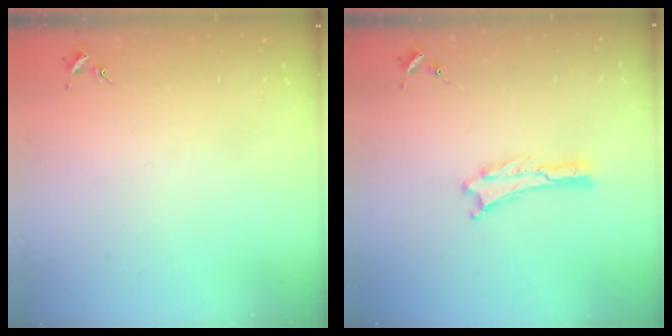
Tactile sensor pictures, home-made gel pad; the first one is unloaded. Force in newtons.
{"total": 0.0}